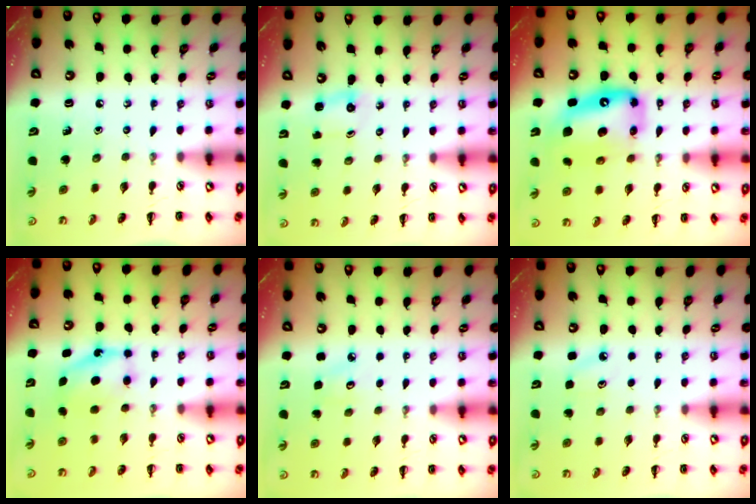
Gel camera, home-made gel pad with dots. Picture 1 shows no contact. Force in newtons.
{"total": 0.9, "press": 0.9, "slide": 0.3}
{"total": 14.1, "press": 13.6, "slide": 3.7}
{"total": 6.0, "press": 5.7, "slide": 1.7}
{"total": 2.6, "press": 2.5, "slide": 0.7}
{"total": 5.1, "press": 4.9, "slide": 1.5}